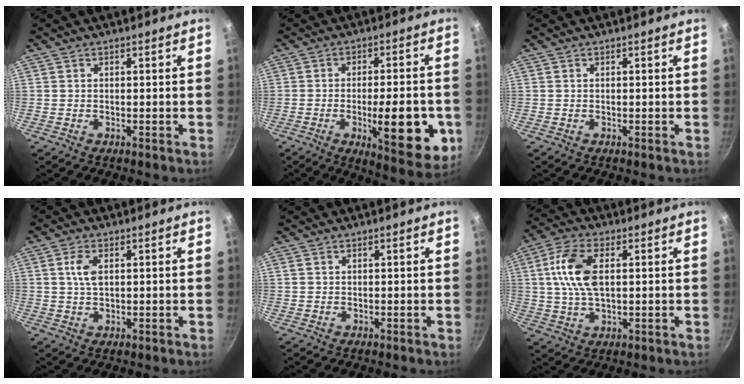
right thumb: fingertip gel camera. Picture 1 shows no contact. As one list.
[{"total": 16.0, "force": [-4.3, 5.0, 14.6], "torque": [-0.188, -0.002, -0.053]}, {"total": 0.0}, {"total": 4.0, "force": [1.0, 2.1, 3.3], "torque": [-0.071, 0.001, 0.021]}, {"total": 0.5, "force": [0.3, 0.2, 0.3], "torque": [-0.007, 0.005, 0.008]}, {"total": 11.0, "force": [2.0, 5.6, 9.2], "torque": [-0.195, 0.009, 0.039]}]